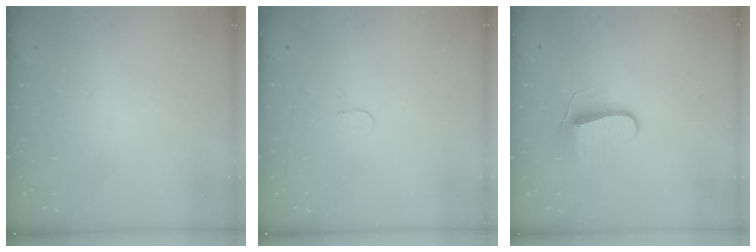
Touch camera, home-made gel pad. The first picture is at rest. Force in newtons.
{"total": 2.6, "press": 2.6, "slide": 0.2}
{"total": 8.5, "press": 8.5, "slide": 0.6}